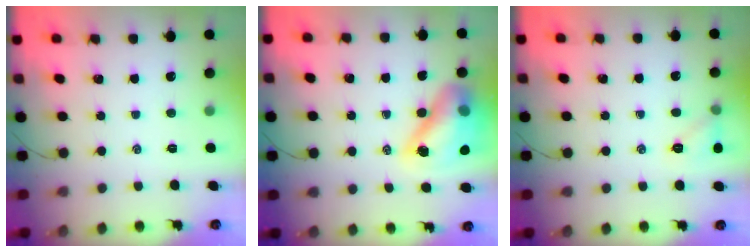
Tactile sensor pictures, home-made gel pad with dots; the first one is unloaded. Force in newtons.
{"total": 15.8, "press": 15.2, "slide": 4.3}
{"total": 6.3, "press": 6.0, "slide": 1.9}